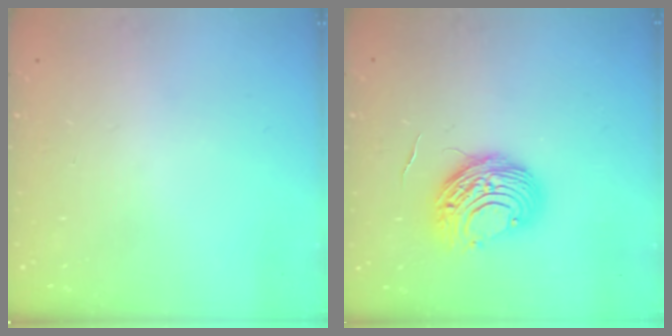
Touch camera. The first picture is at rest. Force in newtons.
{"total": 10.1, "press": 10.1, "slide": 0.8}